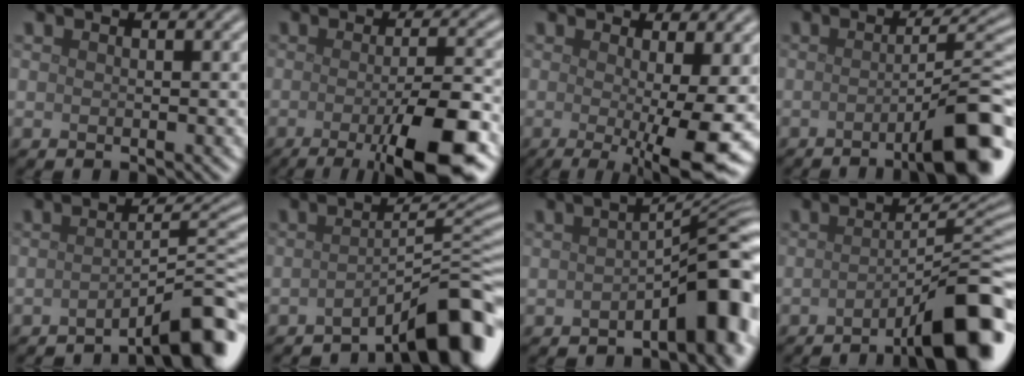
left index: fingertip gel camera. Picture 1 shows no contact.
{"total": 9.8, "force": [-3.6, 2.4, 8.8], "torque": [-0.116, -0.007, -0.056]}
{"total": 9.3, "force": [-1.4, 2.0, 9.0], "torque": [-0.121, -0.018, -0.017]}
{"total": 8.4, "force": [-3.2, 1.7, 7.6], "torque": [-0.087, 0.009, -0.056]}
{"total": 6.9, "force": [-4.2, 1.3, 5.4], "torque": [-0.064, 0.021, -0.069]}
{"total": 8.4, "force": [-5.2, 1.7, 6.4], "torque": [-0.073, 0.017, -0.086]}
{"total": 7.1, "force": [-2.5, 2.1, 6.3], "torque": [-0.072, 0.015, -0.043]}
{"total": 11.3, "force": [-5.3, 2.5, 9.6], "torque": [-0.109, 0.010, -0.083]}